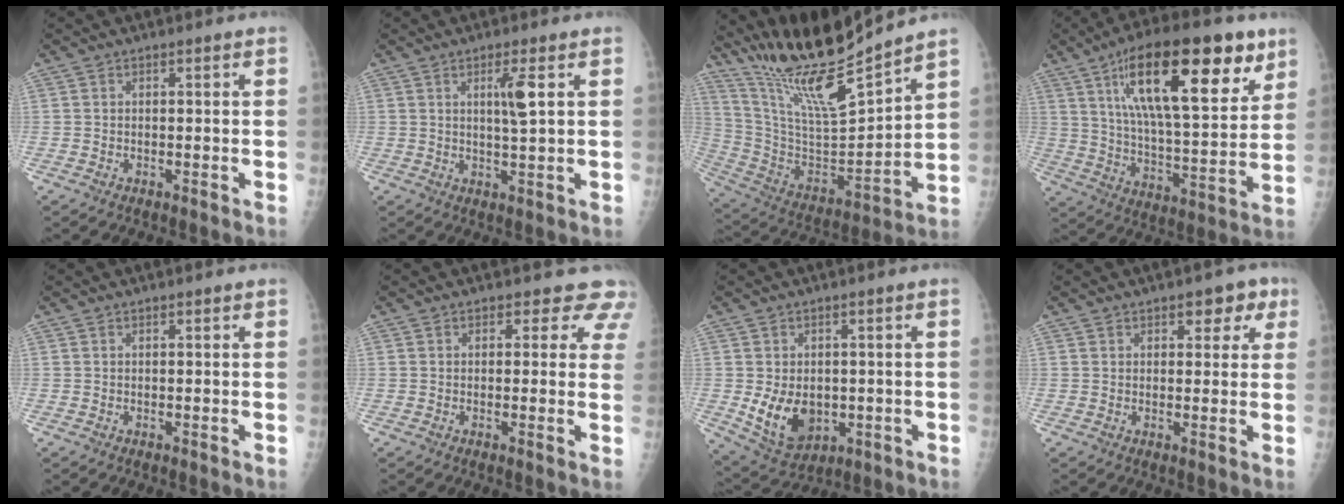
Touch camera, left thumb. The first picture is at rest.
{"total": 4.7, "force": [1.5, 0.4, 4.4], "torque": [-0.078, -0.013, 0.027]}
{"total": 19.8, "force": [17.3, 1.3, 9.6], "torque": [-0.153, -0.094, 0.328]}
{"total": 25.6, "force": [12.7, 9.0, 20.3], "torque": [-0.295, -0.034, 0.210]}
{"total": 0.0}
{"total": 5.6, "force": [4.3, 3.2, 1.4], "torque": [0.027, -0.017, 0.030]}
{"total": 9.4, "force": [-1.2, 7.0, 6.2], "torque": [-0.081, -0.009, 0.002]}
{"total": 5.1, "force": [2.5, 3.2, 3.0], "torque": [0.003, -0.006, 0.024]}